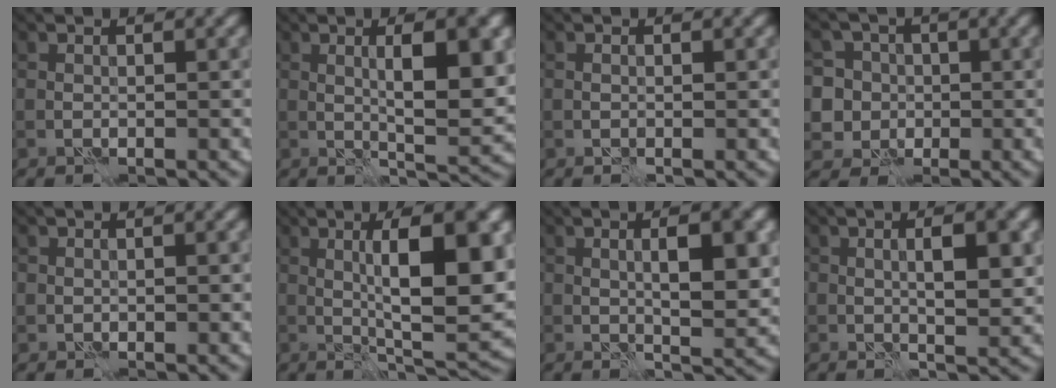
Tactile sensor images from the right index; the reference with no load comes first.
{"total": 7.1, "force": [1.0, 1.7, 6.8], "torque": [-0.102, -0.001, 0.019]}
{"total": 0.5, "force": [-0.1, 0.2, 0.5], "torque": [-0.010, 0.000, -0.001]}
{"total": 8.2, "force": [1.3, 7.7, 2.6], "torque": [-0.060, 0.028, 0.003]}
{"total": 0.7, "force": [0.0, 0.6, 0.4], "torque": [-0.003, -0.003, 0.000]}
{"total": 10.7, "force": [1.3, 2.9, 10.2], "torque": [-0.149, 0.000, 0.024]}
{"total": 5.2, "force": [0.8, 1.6, 4.9], "torque": [-0.079, 0.003, 0.015]}
{"total": 4.0, "force": [0.5, 1.4, 3.7], "torque": [-0.059, 0.000, 0.009]}